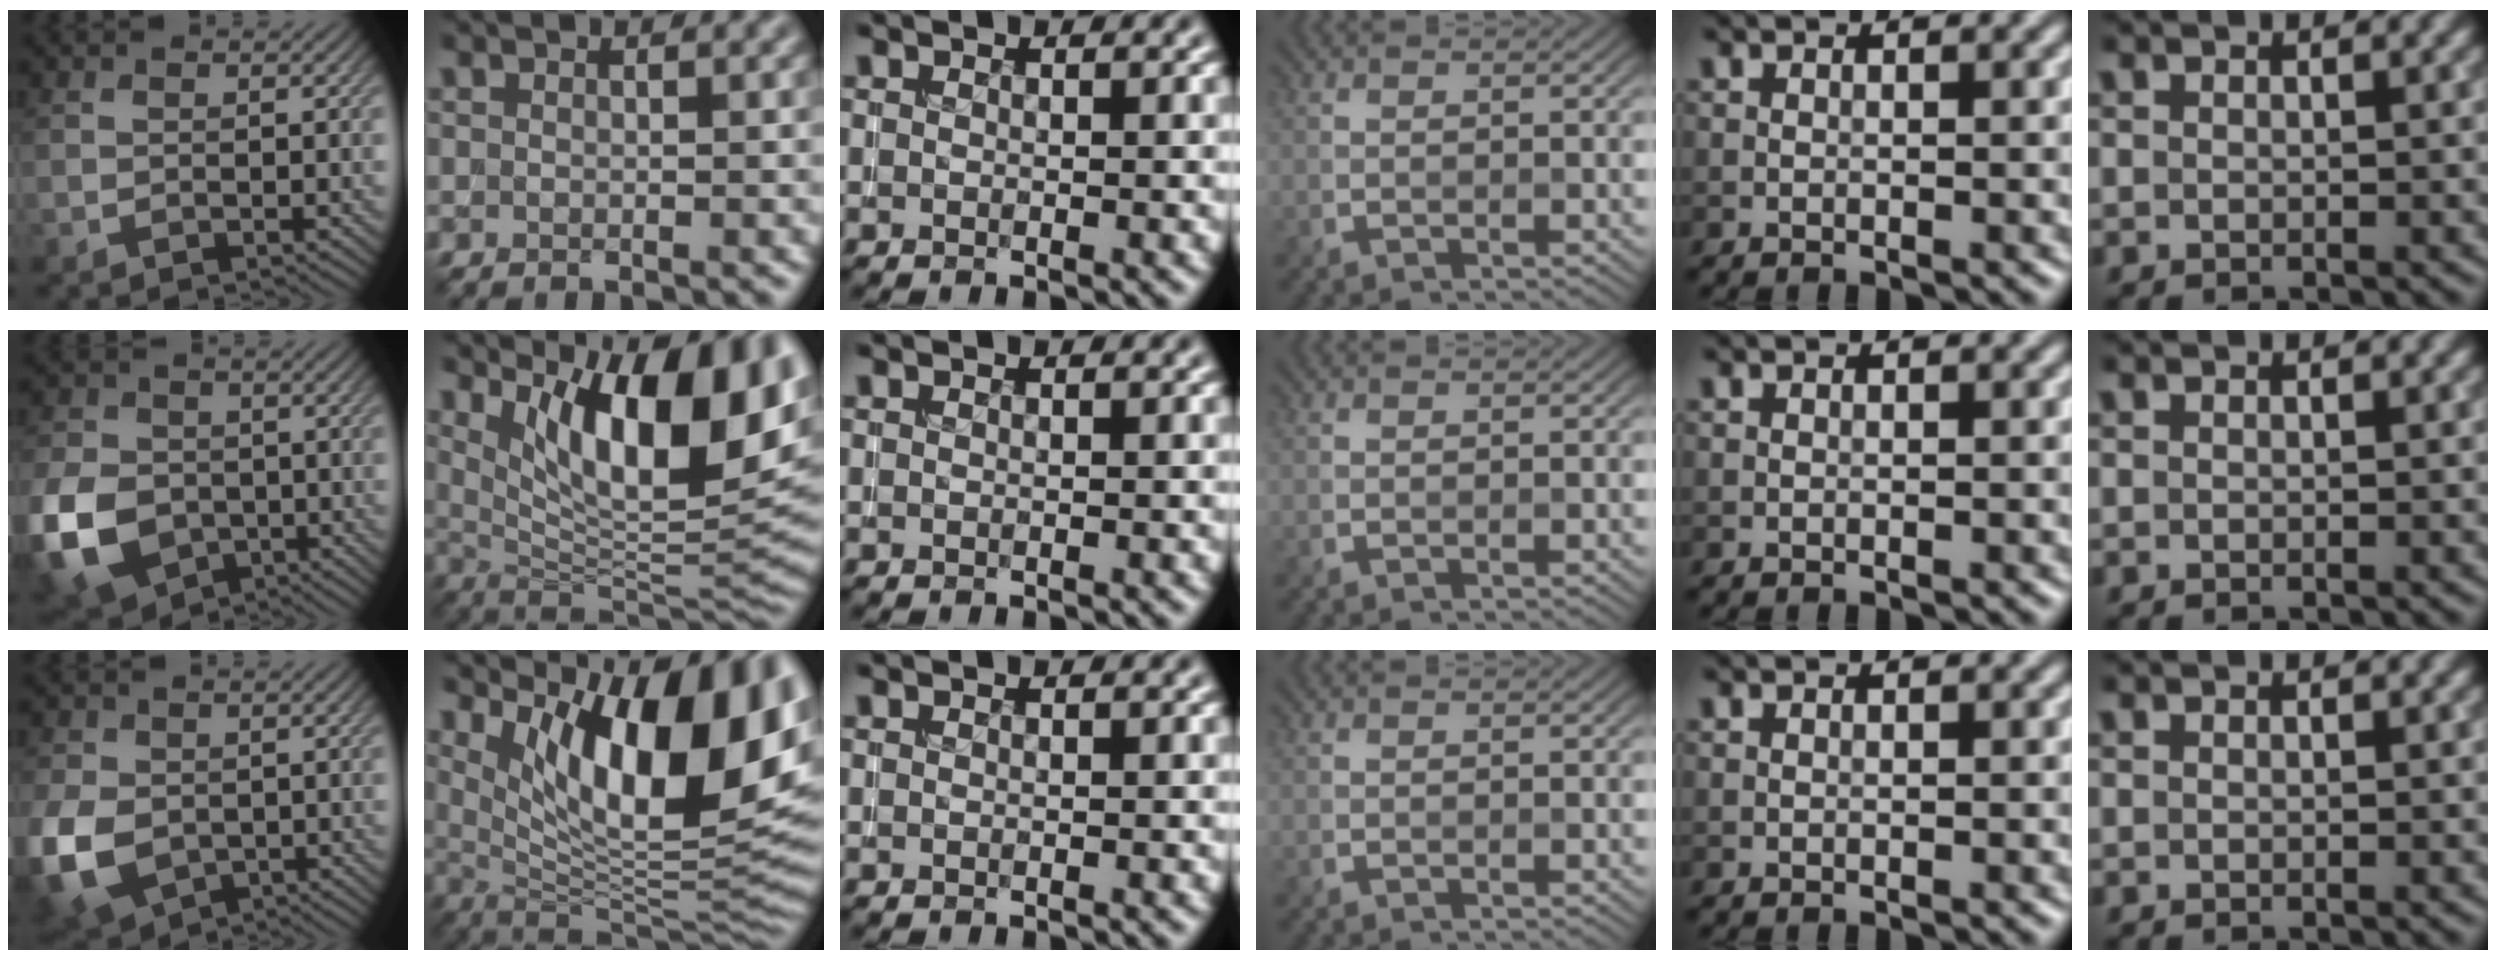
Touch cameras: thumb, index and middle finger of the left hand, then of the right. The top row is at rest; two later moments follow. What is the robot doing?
{"motion": "insert", "object": "coin"}